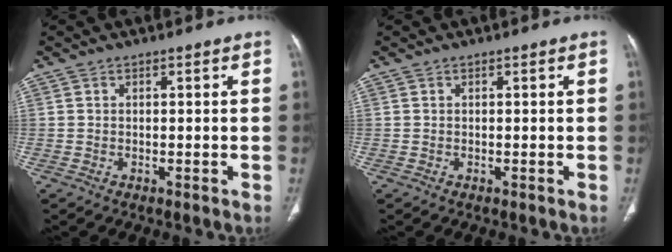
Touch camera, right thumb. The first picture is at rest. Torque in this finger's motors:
{"motor_torque": [0.00, 0.00, 0.00, 0.00, 0.00]}